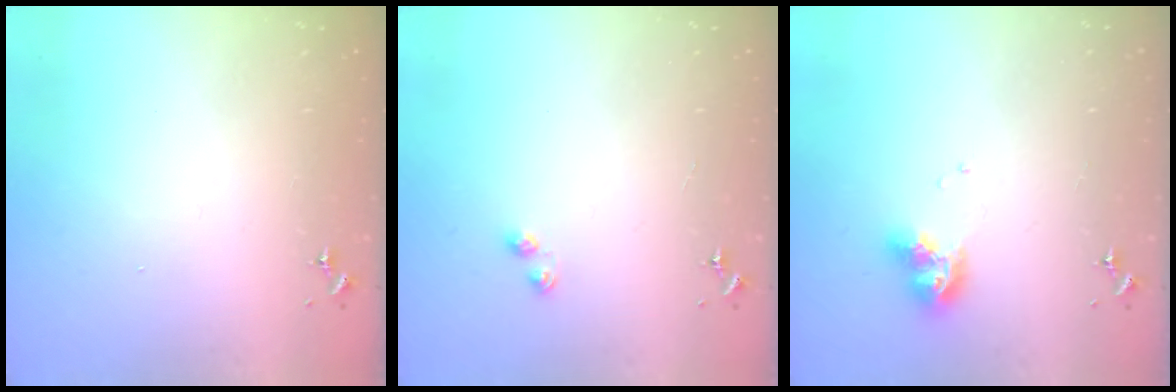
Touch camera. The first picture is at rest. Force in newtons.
{"total": 4.8, "press": 4.7, "slide": 0.5}
{"total": 9.6, "press": 9.6, "slide": 0.9}